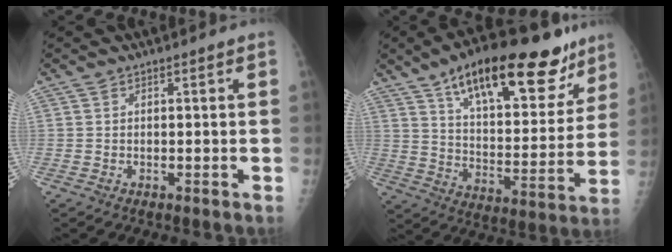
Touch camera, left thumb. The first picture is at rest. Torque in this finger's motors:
{"motor_torque": [0.42, 0.51, 1.56, -1.21, 0.38]}